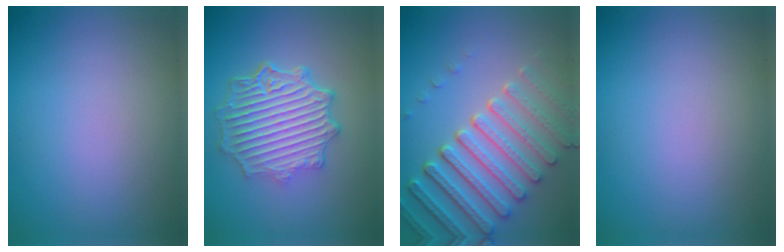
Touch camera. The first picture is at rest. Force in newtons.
{"total": 6.6, "press": 5.1, "slide": 4.2}
{"total": 7.2, "press": 5.4, "slide": 4.7}
{"total": 0.0}